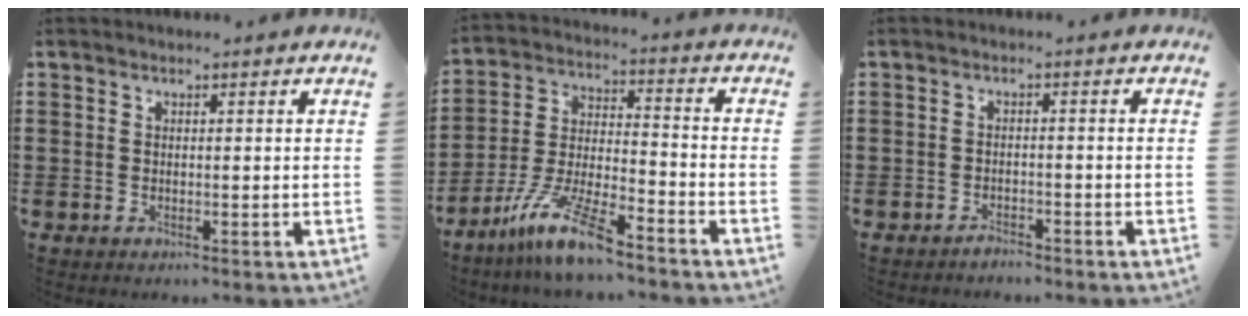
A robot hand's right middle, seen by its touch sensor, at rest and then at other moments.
{"total": 10.7, "force": [-8.4, 1.3, 6.6], "torque": [-0.144, 0.004, -0.167]}
{"total": 1.5, "force": [-1.5, 0.4, 0.2], "torque": [-0.009, 0.001, -0.031]}